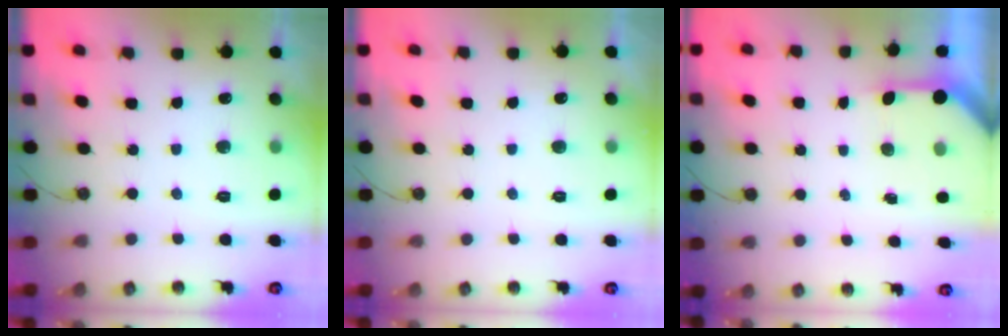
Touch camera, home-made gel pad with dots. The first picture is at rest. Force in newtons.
{"total": 0.0}
{"total": 2.9, "press": 2.9, "slide": 0.2}